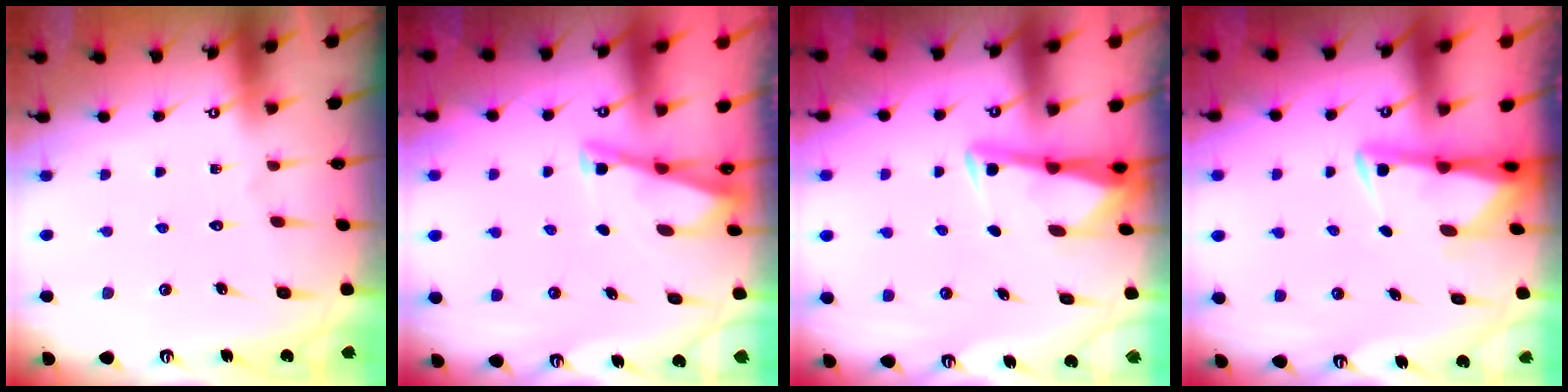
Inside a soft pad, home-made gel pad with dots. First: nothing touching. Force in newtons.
{"total": 2.8, "press": 2.8, "slide": 0.3}
{"total": 3.1, "press": 3.1, "slide": 0.3}
{"total": 2.8, "press": 2.8, "slide": 0.6}